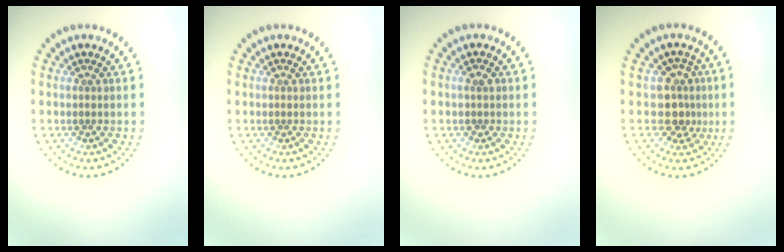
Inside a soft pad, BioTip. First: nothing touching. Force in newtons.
{"total": 0.0}
{"total": 1.0, "press": 0.9, "slide": 0.3}
{"total": 2.8, "press": 2.4, "slide": 1.5}